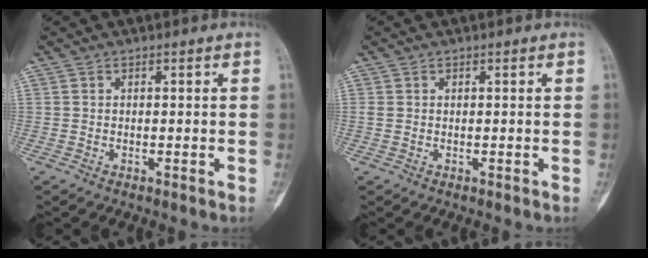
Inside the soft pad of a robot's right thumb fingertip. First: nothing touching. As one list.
[{"total": 0.8, "force": [0.2, 0.6, 0.5], "torque": [-0.011, 0.003, 0.006]}]